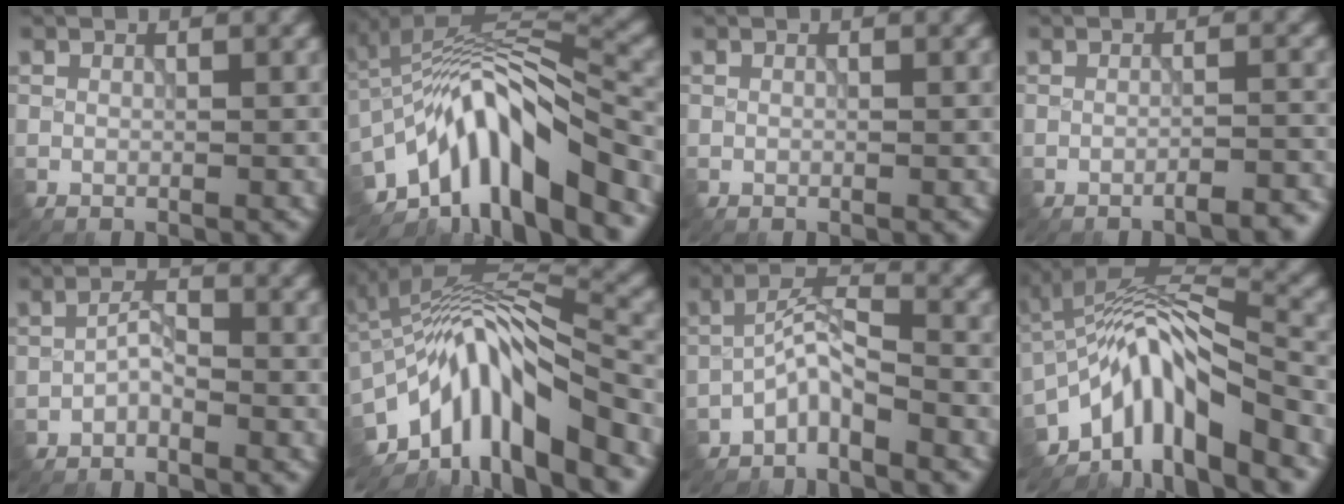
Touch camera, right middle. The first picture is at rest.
{"total": 11.7, "force": [-6.2, 3.8, 9.2], "torque": [-0.143, 0.013, -0.111]}
{"total": 0.0}
{"total": 2.7, "force": [-2.1, 0.6, 1.6], "torque": [-0.017, 0.006, -0.031]}
{"total": 1.3, "force": [-0.8, 0.4, 0.9], "torque": [-0.021, 0.007, -0.020]}
{"total": 11.3, "force": [-5.3, 3.8, 9.2], "torque": [-0.143, 0.012, -0.093]}
{"total": 2.9, "force": [-2.1, 0.6, 1.8], "torque": [-0.039, 0.014, -0.047]}
{"total": 9.9, "force": [-5.1, 3.3, 7.8], "torque": [-0.119, 0.009, -0.099]}